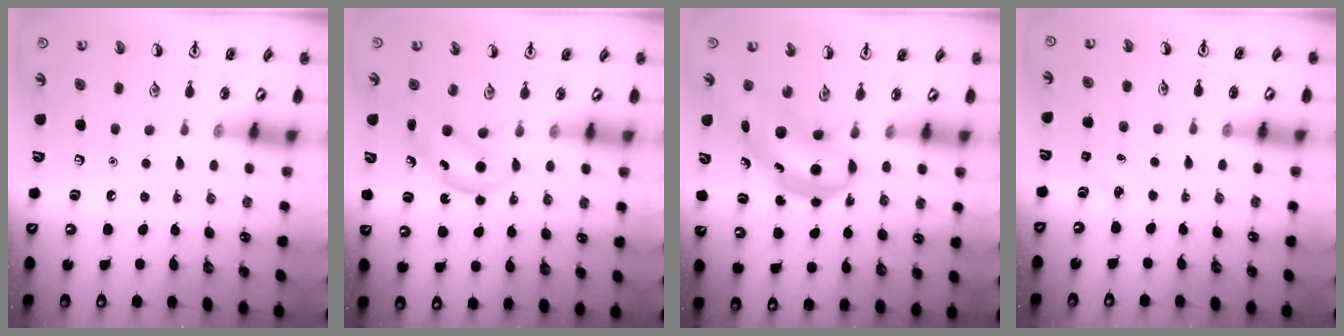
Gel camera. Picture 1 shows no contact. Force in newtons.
{"total": 5.2, "press": 5.2, "slide": 0.6}
{"total": 5.1, "press": 4.9, "slide": 1.3}
{"total": 3.2, "press": 3.0, "slide": 1.0}